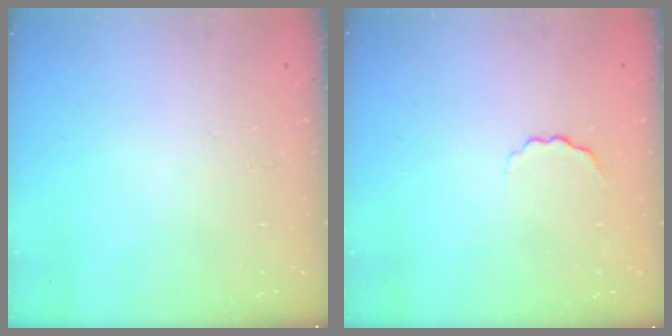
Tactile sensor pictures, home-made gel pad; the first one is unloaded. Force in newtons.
{"total": 2.5, "press": 2.4, "slide": 0.6}